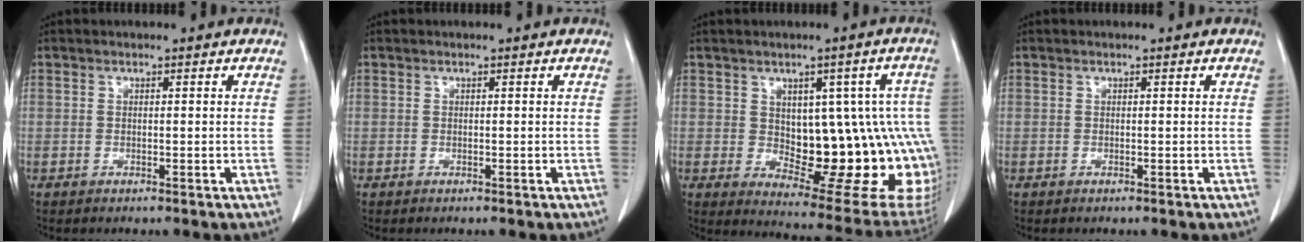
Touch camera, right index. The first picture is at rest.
{"total": 0.0}
{"total": 19.4, "force": [-0.6, 8.0, 17.7], "torque": [-0.143, 0.022, 0.021]}
{"total": 0.0}